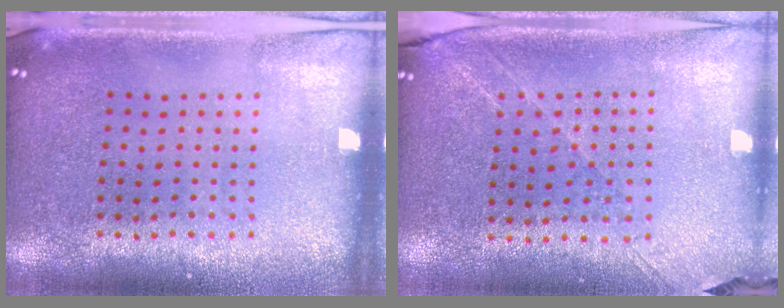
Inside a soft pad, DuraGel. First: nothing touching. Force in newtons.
{"total": 1.3, "press": 1.2, "slide": 0.6}